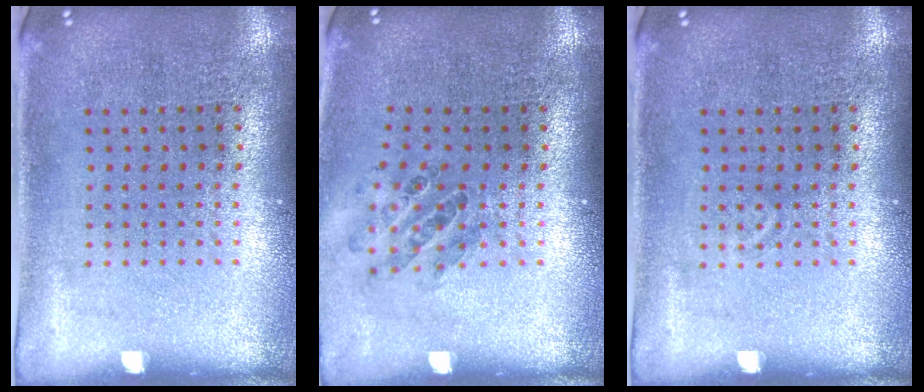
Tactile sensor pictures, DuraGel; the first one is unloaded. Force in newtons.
{"total": 0.9, "press": 0.9, "slide": 0.1}
{"total": 0.6, "press": 0.5, "slide": 0.3}